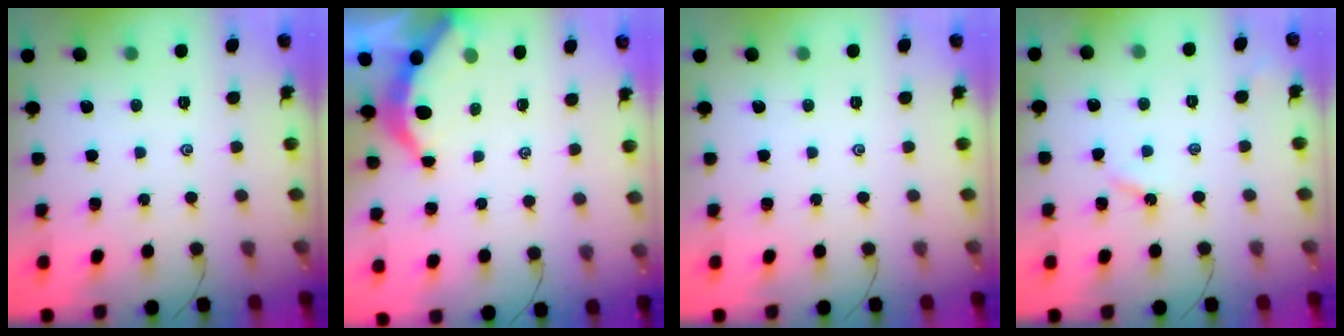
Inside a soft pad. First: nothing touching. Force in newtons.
{"total": 4.7, "press": 4.7, "slide": 0.5}
{"total": 0.0}
{"total": 3.0, "press": 2.9, "slide": 0.5}